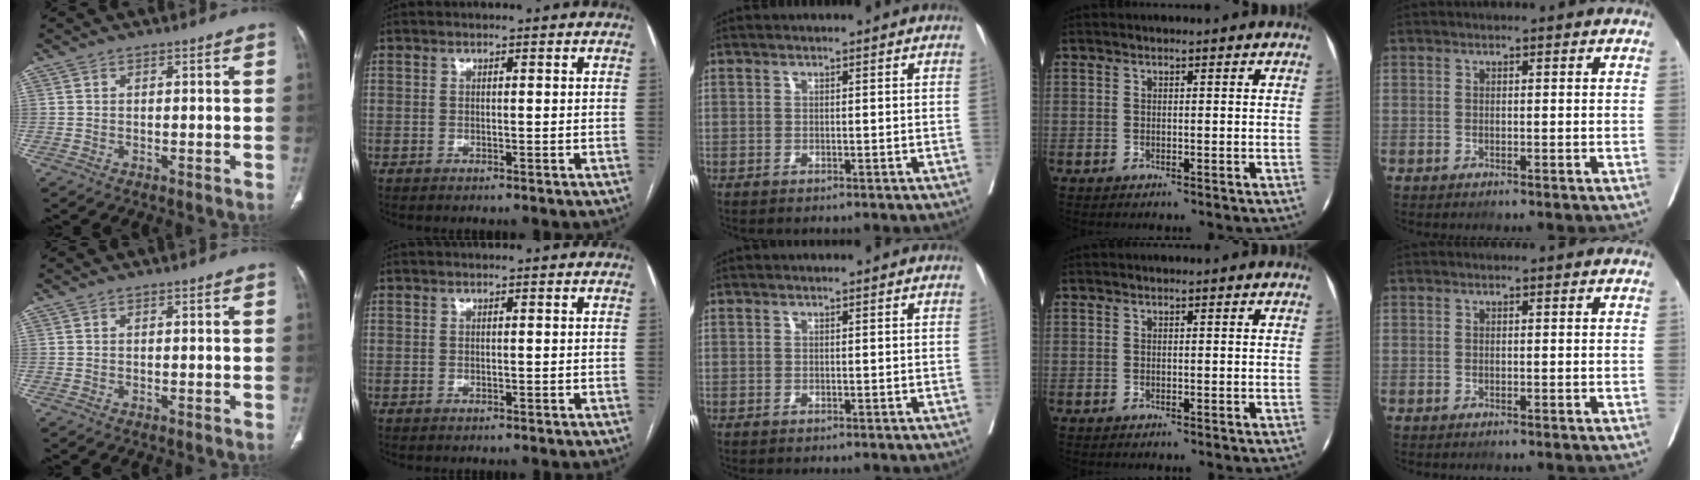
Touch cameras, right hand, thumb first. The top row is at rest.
{}